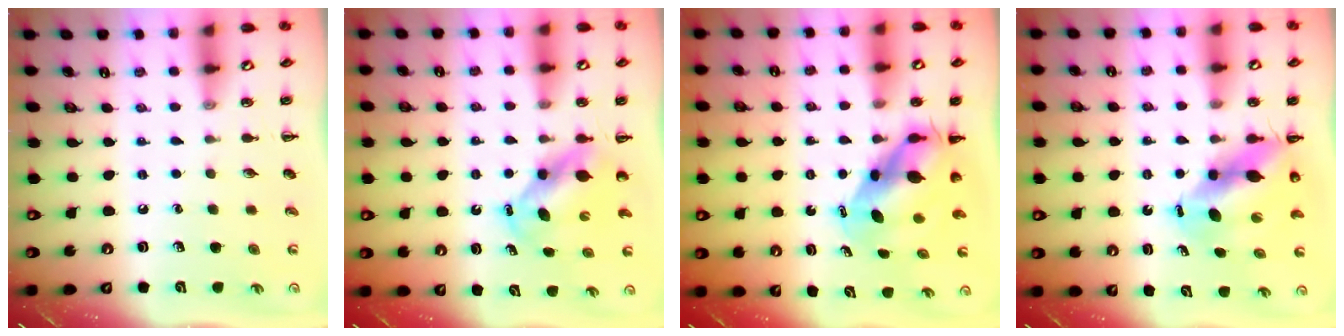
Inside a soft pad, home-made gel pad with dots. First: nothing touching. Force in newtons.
{"total": 5.6, "press": 5.5, "slide": 1.1}
{"total": 7.6, "press": 7.3, "slide": 2.0}
{"total": 9.7, "press": 9.3, "slide": 2.6}